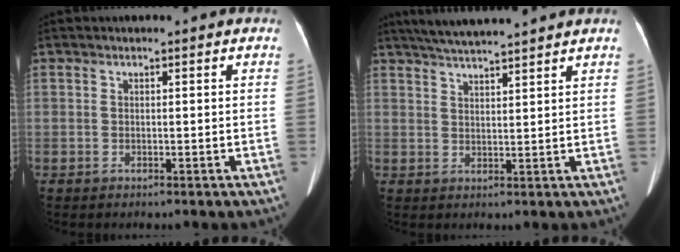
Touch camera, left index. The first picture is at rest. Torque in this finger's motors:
{"motor_torque": [0.07, -1.24, -0.03, -0.06]}